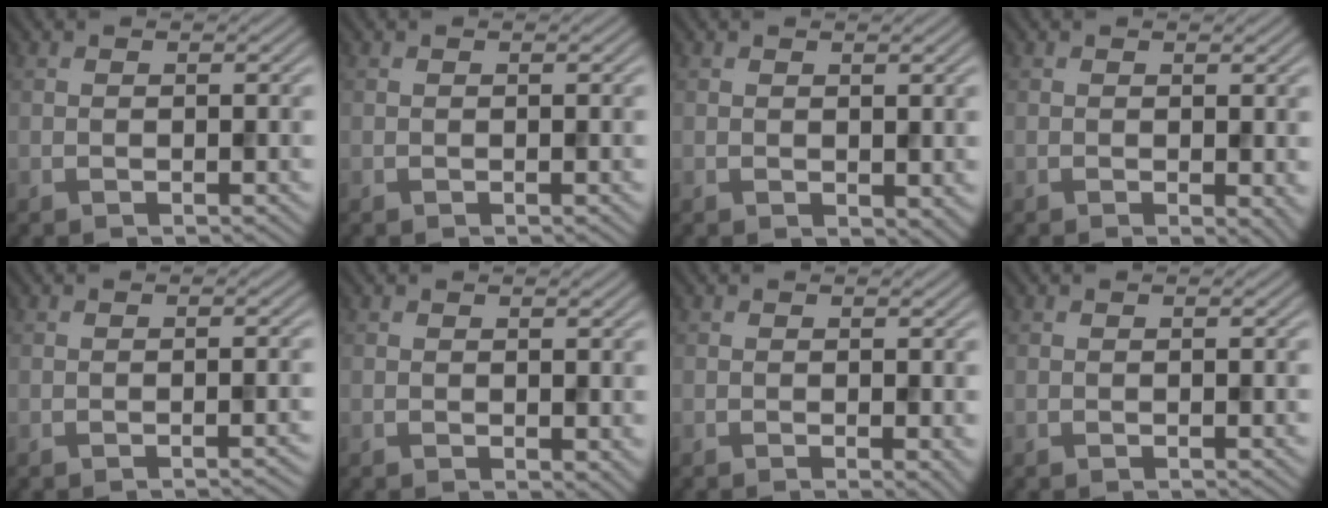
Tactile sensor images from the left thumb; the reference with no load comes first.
{"total": 0.0}
{"total": 1.2, "force": [0.3, 0.8, 0.8], "torque": [-0.013, -0.005, 0.010]}
{"total": 1.7, "force": [-0.1, 0.8, 1.5], "torque": [-0.018, -0.007, 0.001]}
{"total": 1.2, "force": [-0.6, 0.2, 0.9], "torque": [-0.008, 0.004, -0.013]}
{"total": 1.0, "force": [0.2, 0.7, 0.8], "torque": [-0.009, -0.004, 0.007]}
{"total": 1.1, "force": [-0.1, 0.2, 1.0], "torque": [-0.013, -0.007, -0.004]}
{"total": 0.0}